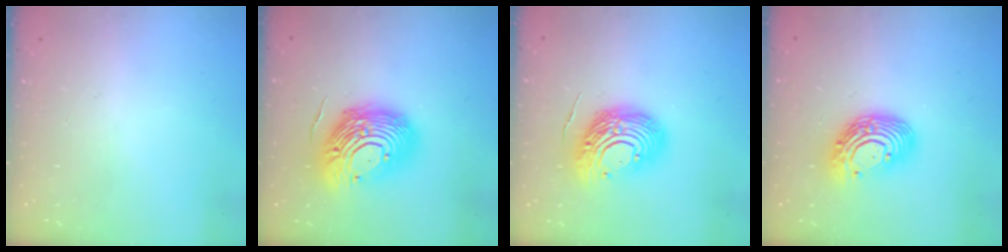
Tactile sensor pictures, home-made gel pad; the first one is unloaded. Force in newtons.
{"total": 19.5, "press": 19.3, "slide": 3.1}
{"total": 14.6, "press": 14.6, "slide": 1.4}
{"total": 13.2, "press": 13.2, "slide": 0.8}